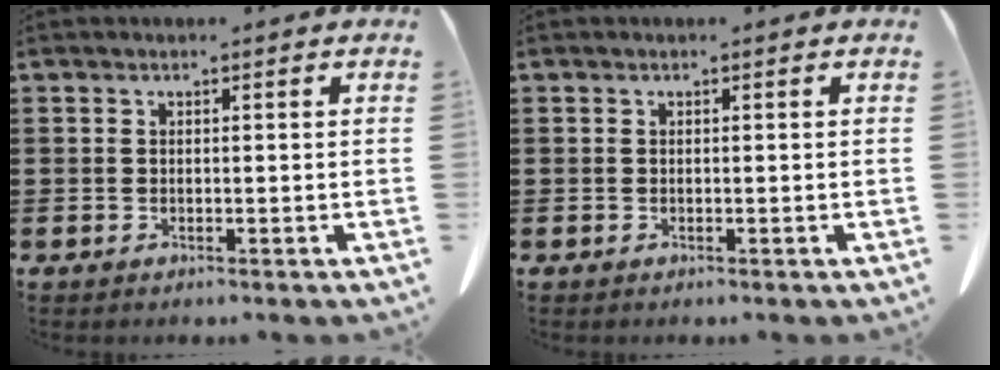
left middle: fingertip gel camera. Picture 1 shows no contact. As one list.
[{"total": 0.0}]